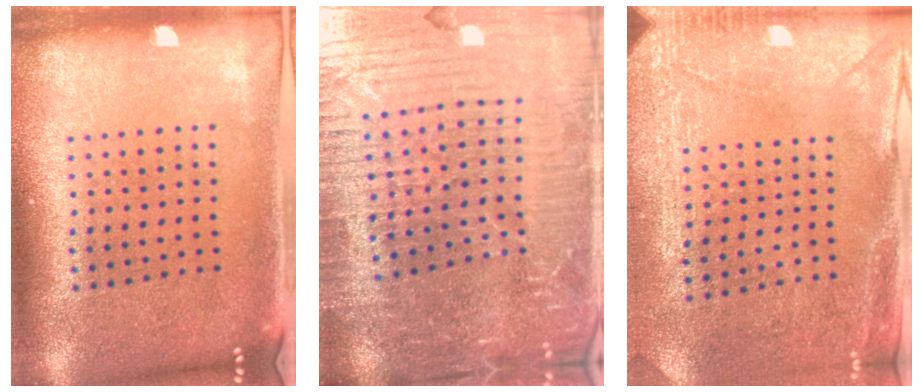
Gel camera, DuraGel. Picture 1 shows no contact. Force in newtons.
{"total": 5.5, "press": 5.0, "slide": 2.2}
{"total": 3.0, "press": 2.7, "slide": 1.1}